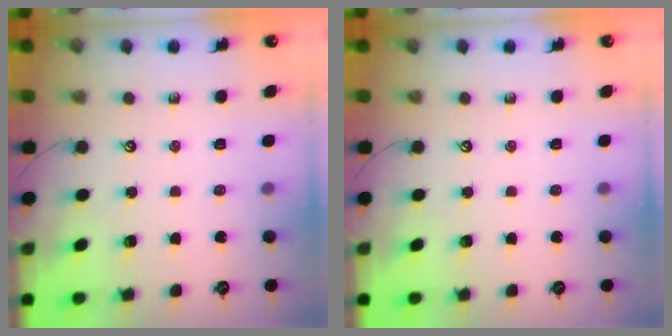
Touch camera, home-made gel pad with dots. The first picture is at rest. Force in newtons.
{"total": 0.0}